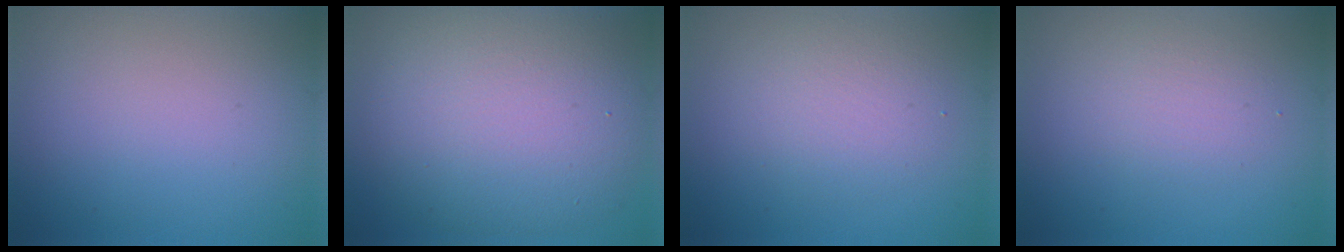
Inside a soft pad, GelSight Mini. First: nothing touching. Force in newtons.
{"total": 10.8, "press": 10.8, "slide": 0.4}
{"total": 2.9, "press": 2.9, "slide": 0.3}
{"total": 2.0, "press": 2.0, "slide": 0.2}